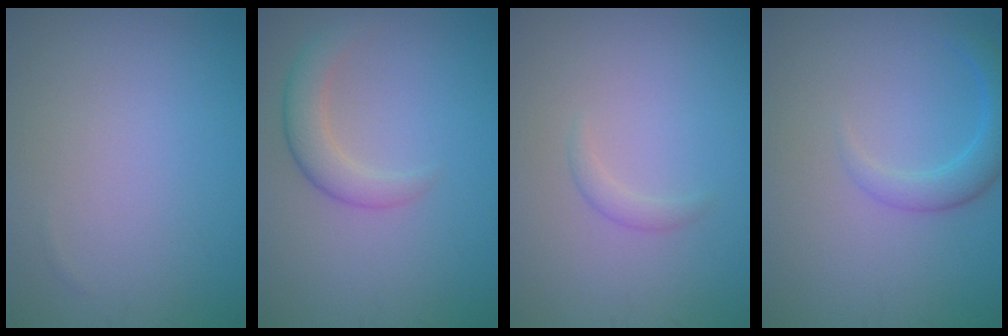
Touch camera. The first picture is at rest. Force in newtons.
{"total": 2.9, "press": 2.9, "slide": 0.2}
{"total": 0.9, "press": 0.9, "slide": 0.0}
{"total": 2.7, "press": 2.7, "slide": 0.1}